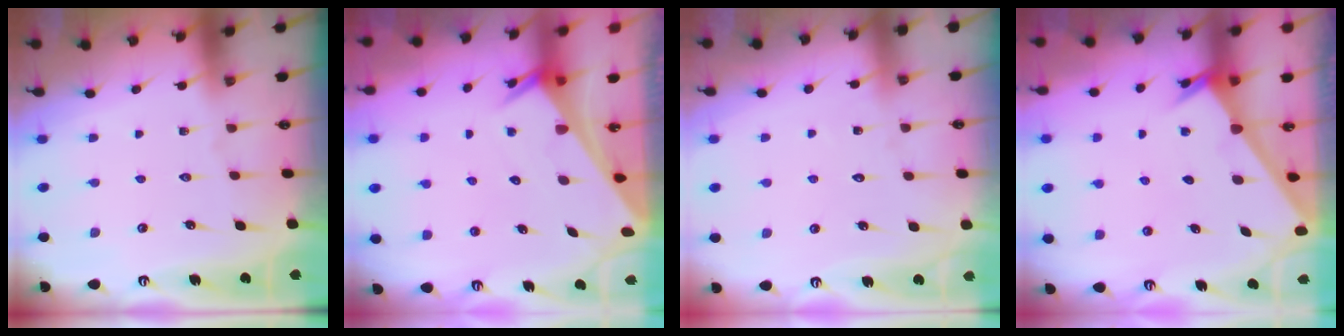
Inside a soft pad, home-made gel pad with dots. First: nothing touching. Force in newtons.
{"total": 2.4, "press": 2.4, "slide": 0.2}
{"total": 5.6, "press": 5.5, "slide": 0.6}
{"total": 2.4, "press": 2.4, "slide": 0.2}